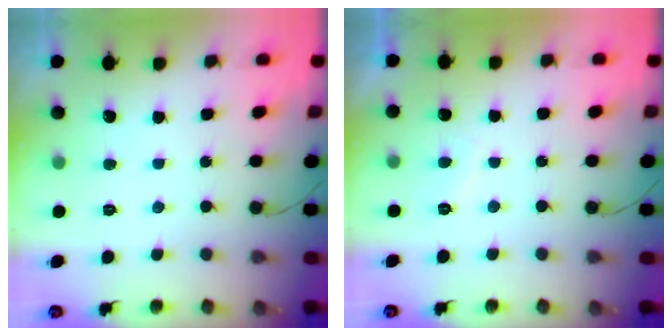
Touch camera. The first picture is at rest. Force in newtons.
{"total": 0.9, "press": 0.7, "slide": 0.6}